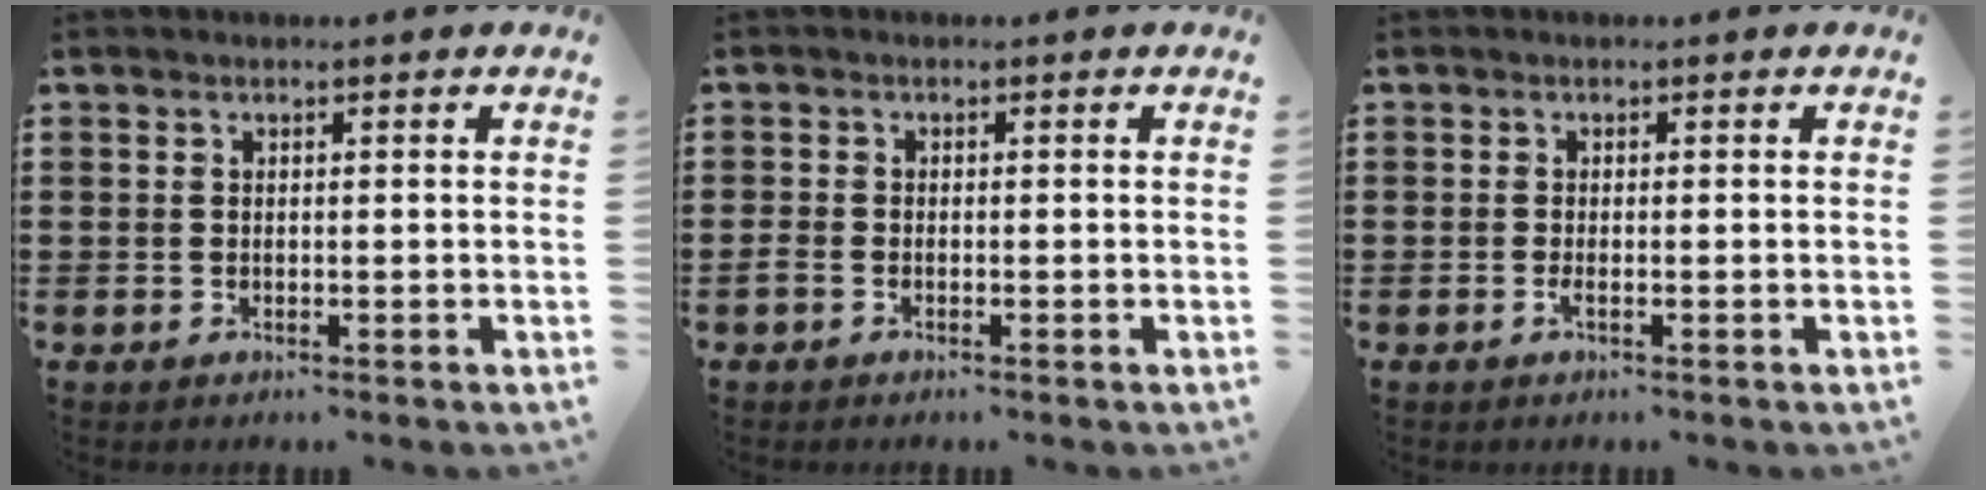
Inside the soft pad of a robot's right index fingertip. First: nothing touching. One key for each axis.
{"total": 0.9, "fx": -0.7, "fy": 0.3, "fz": 0.4, "tx": -0.009, "ty": -0.002, "tz": -0.014}
{"total": 1.0, "fx": -0.5, "fy": -0.2, "fz": 0.8, "tx": -0.023, "ty": -0.009, "tz": -0.010}